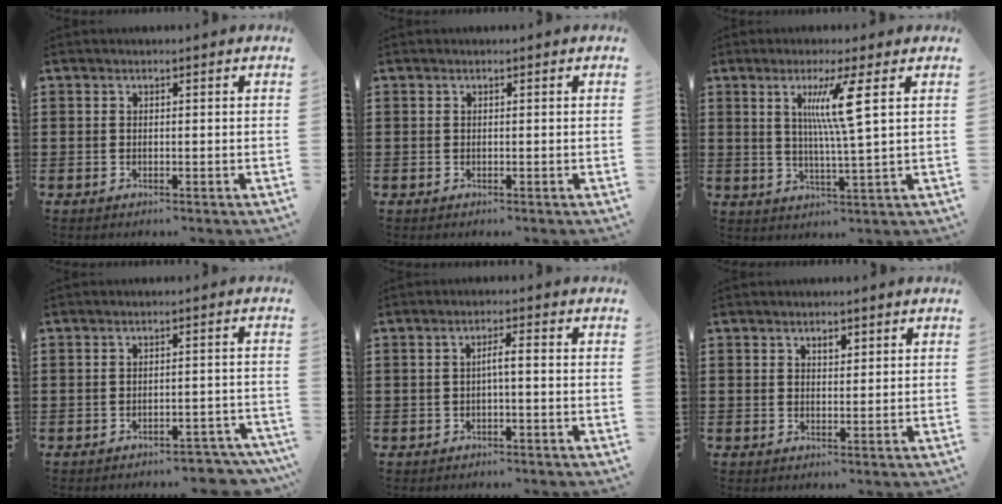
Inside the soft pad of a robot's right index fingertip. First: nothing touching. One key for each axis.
{"total": 0.0}
{"total": 7.7, "fx": 2.5, "fy": -0.2, "fz": 7.3, "tx": -0.147, "ty": -0.004, "tz": 0.035}
{"total": 3.0, "fx": -2.9, "fy": 0.3, "fz": 0.7, "tx": -0.014, "ty": 0.002, "tz": -0.061}
{"total": 2.1, "fx": -0.5, "fy": 0.1, "fz": 2.0, "tx": -0.038, "ty": 0.002, "tz": -0.011}
{"total": 1.5, "fx": 0.9, "fy": 0.8, "fz": 0.9, "tx": -0.021, "ty": 0.006, "tz": 0.015}